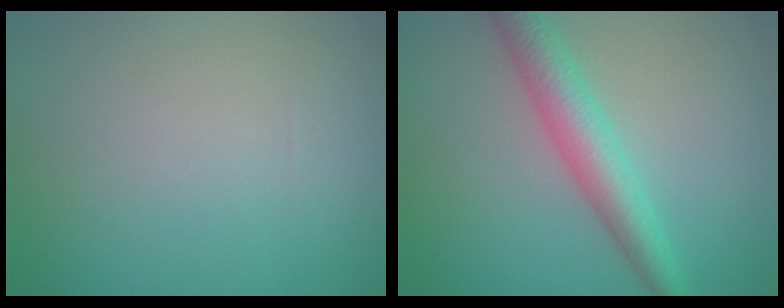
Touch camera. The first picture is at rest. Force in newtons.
{"total": 4.5, "press": 4.5, "slide": 0.1}